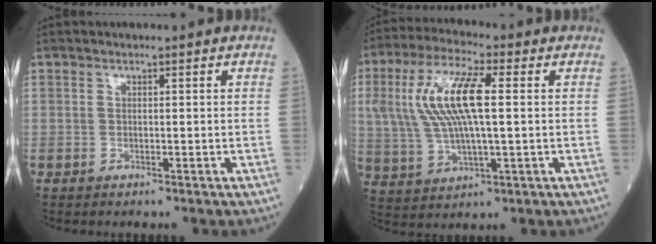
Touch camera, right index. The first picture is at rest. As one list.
[{"total": 12.8, "force": [2.1, 3.2, 12.2], "torque": [-0.266, 0.018, 0.040]}]